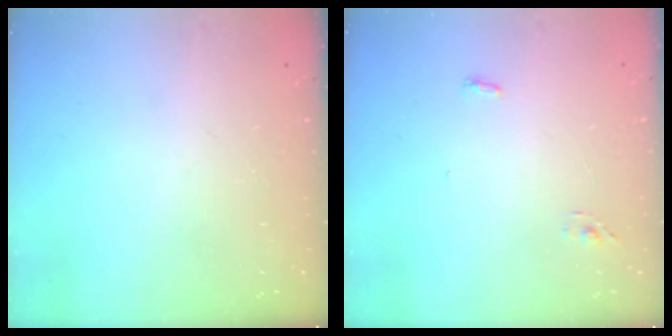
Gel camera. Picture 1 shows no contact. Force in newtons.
{"total": 3.2, "press": 2.9, "slide": 1.5}